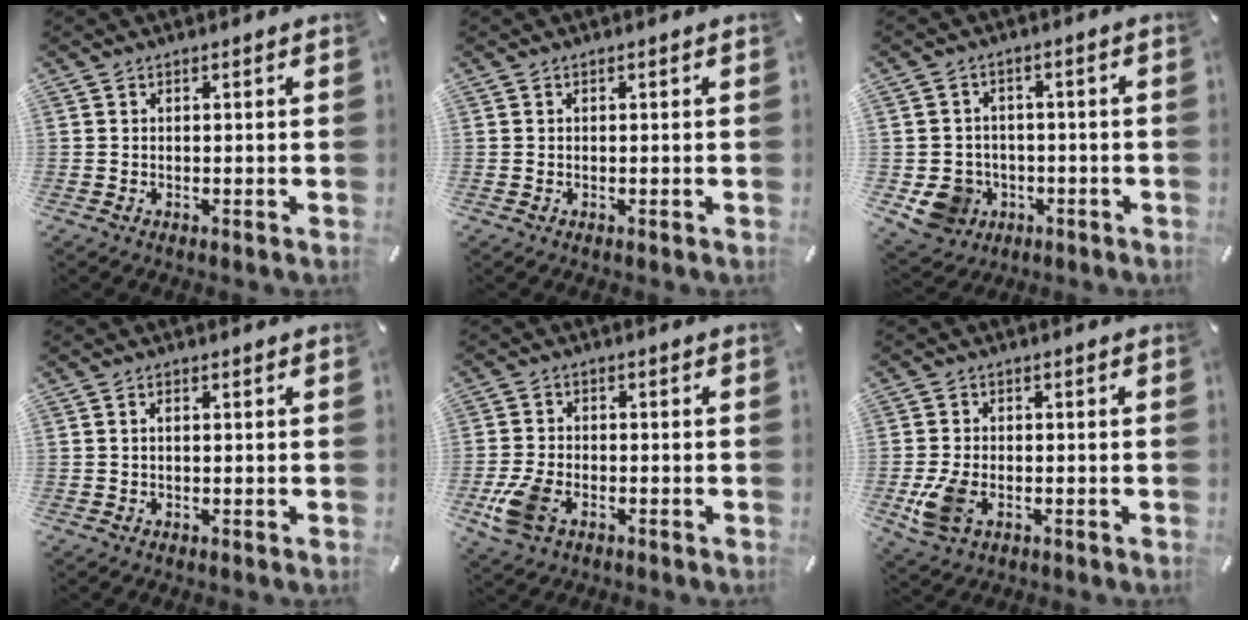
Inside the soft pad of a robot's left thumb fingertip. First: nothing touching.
{"total": 0.0}
{"total": 8.4, "force": [-2.5, 7.7, 2.3], "torque": [-0.059, 0.014, -0.045]}
{"total": 1.1, "force": [0.1, 0.6, 0.9], "torque": [-0.018, 0.004, 0.000]}
{"total": 7.6, "force": [-3.3, 4.8, 4.9], "torque": [-0.121, 0.005, -0.062]}
{"total": 6.8, "force": [-2.3, 4.4, 4.6], "torque": [-0.119, 0.000, -0.046]}